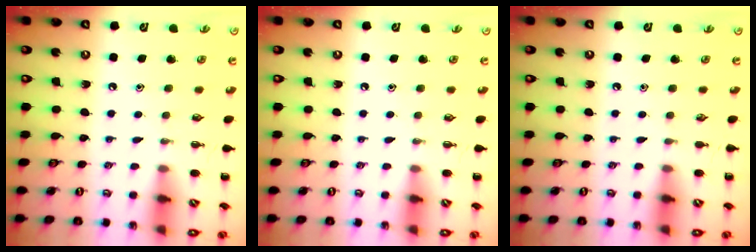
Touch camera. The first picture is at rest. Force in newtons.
{"total": 0.0}
{"total": 0.0}